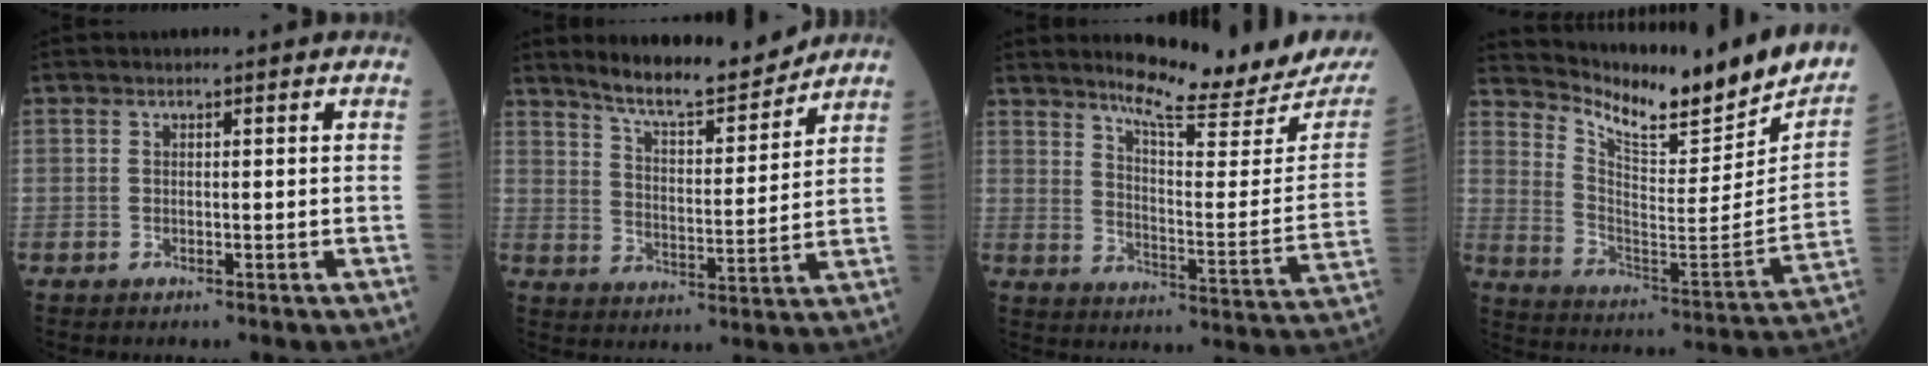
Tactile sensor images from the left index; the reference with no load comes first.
{"total": 10.6, "force": [9.8, 0.8, 3.7], "torque": [-0.067, -0.007, 0.165]}
{"total": 17.3, "force": [16.0, 0.7, 6.7], "torque": [-0.102, -0.083, 0.210]}
{"total": 20.3, "force": [18.4, 2.8, 8.3], "torque": [-0.147, -0.076, 0.267]}